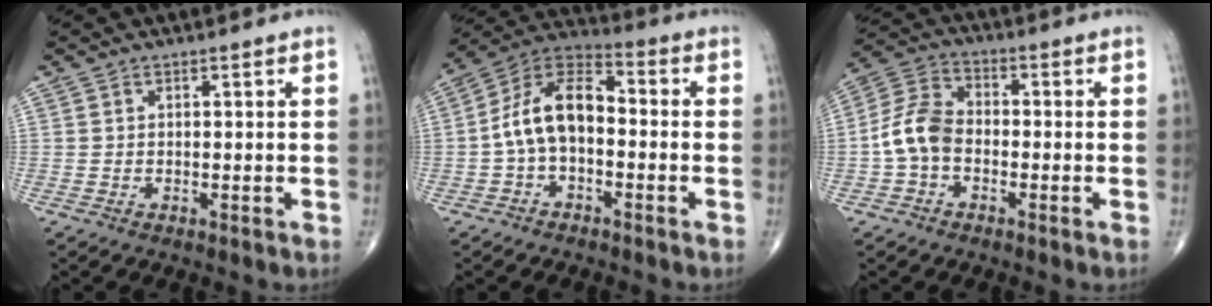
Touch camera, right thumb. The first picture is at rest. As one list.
[{"total": 11.5, "force": [-1.3, 6.6, 9.3], "torque": [-0.162, 0.043, -0.037]}, {"total": 8.3, "force": [-1.9, 5.7, 5.7], "torque": [-0.106, 0.031, -0.051]}]